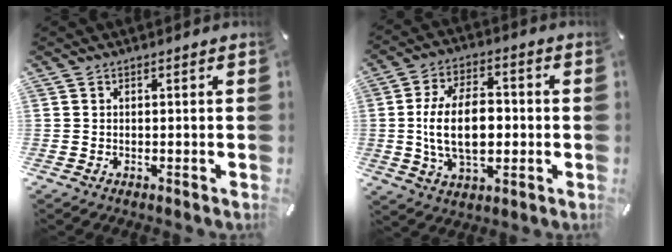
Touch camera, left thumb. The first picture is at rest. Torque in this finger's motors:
{"motor_torque": [0.71, 2.19, 0.45, -0.08, 0.23]}